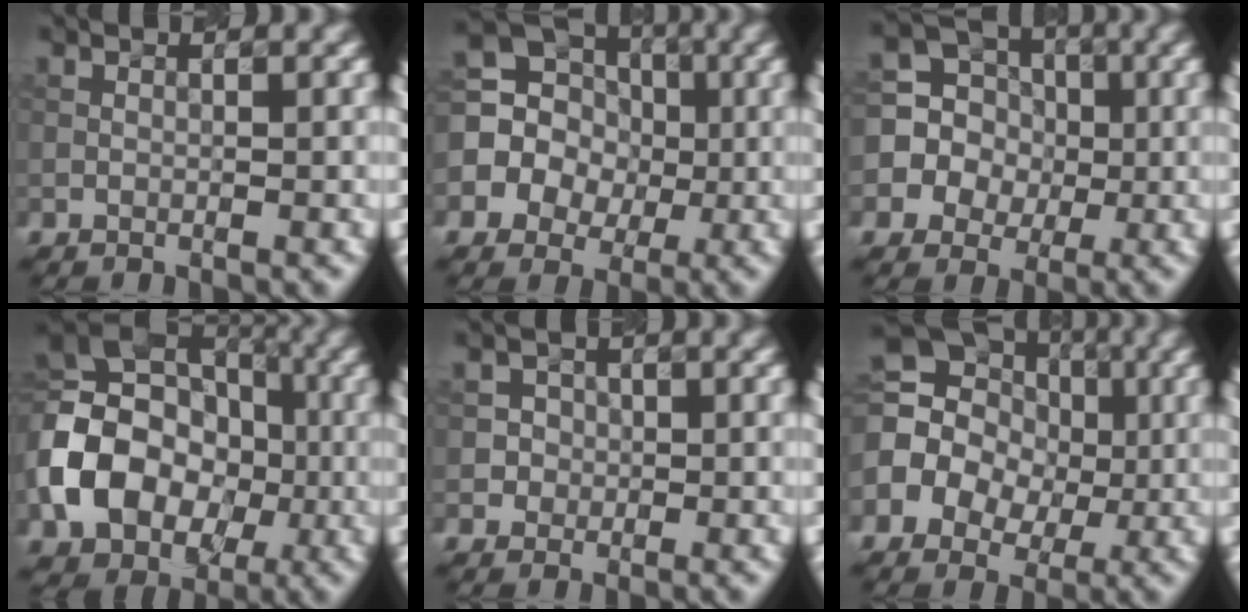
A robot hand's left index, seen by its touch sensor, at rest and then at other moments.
{"total": 10.2, "force": [0.3, 9.2, 4.4], "torque": [-0.097, 0.039, -0.022]}
{"total": 9.7, "force": [0.8, 9.1, 3.2], "torque": [-0.097, 0.034, -0.004]}
{"total": 12.5, "force": [-2.4, 9.5, 7.7], "torque": [-0.159, 0.001, -0.059]}
{"total": 2.2, "force": [0.1, 2.1, 0.4], "torque": [0.009, 0.004, 0.002]}
{"total": 11.9, "force": [0.5, 10.1, 6.3], "torque": [-0.116, 0.029, -0.028]}